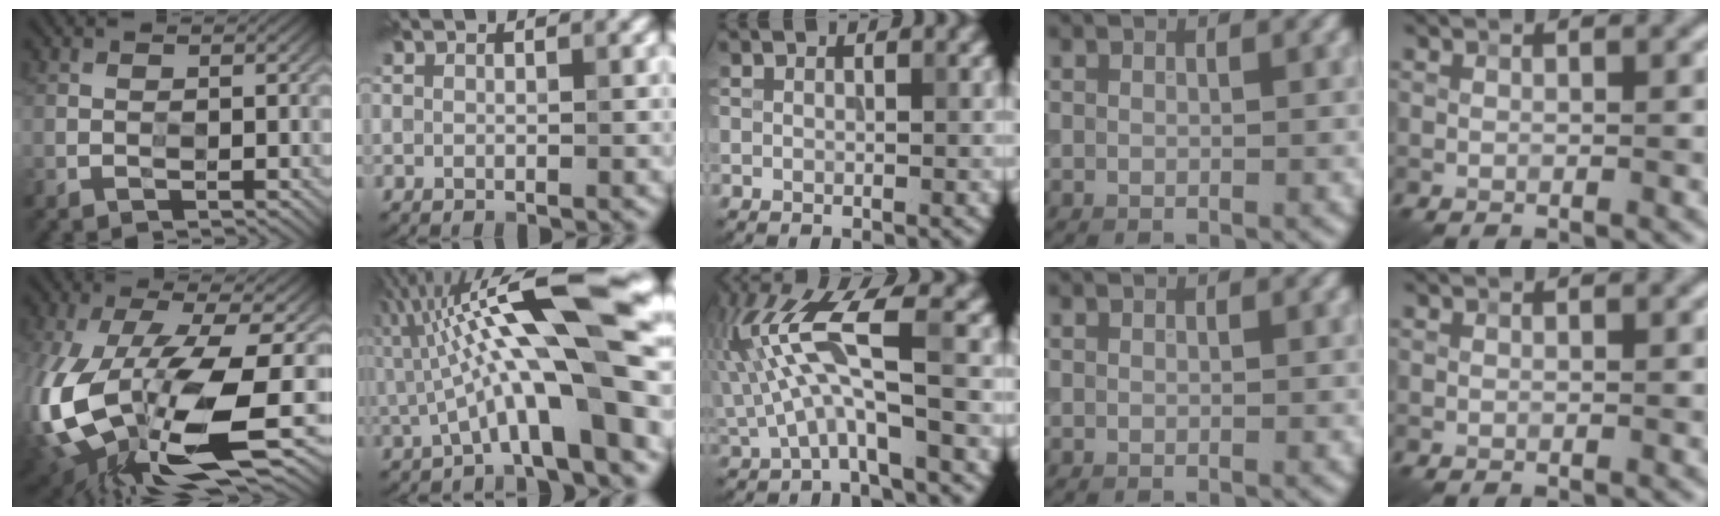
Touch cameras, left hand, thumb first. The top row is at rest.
{"thumb": {"total": 17.1, "force": [-5.5, 7.2, 14.5], "torque": [-0.331, -0.046, -0.077]}, "index": {"total": 14.3, "force": [1.0, 3.3, 13.9], "torque": [-0.214, 0.034, 0.012]}, "middle": {"total": 6.9, "force": [-0.3, 1.6, 6.6], "torque": [-0.146, 0.015, -0.008]}}